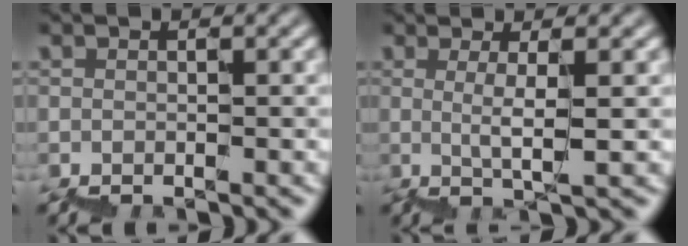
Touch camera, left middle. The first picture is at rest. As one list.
[{"total": 1.7, "force": [1.1, -0.1, 1.2], "torque": [-0.019, 0.003, 0.024]}]